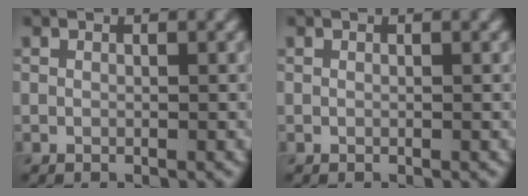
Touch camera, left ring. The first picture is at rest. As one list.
[{"total": 0.0}]